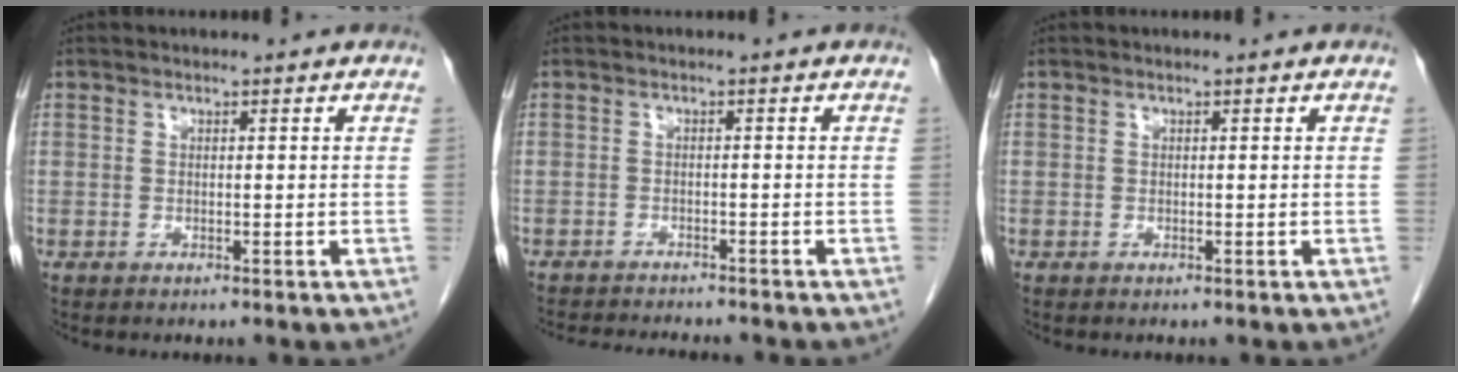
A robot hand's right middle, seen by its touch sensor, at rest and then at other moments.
{"total": 8.3, "force": [-7.8, 1.0, 2.8], "torque": [-0.042, -0.011, -0.110]}
{"total": 0.0}